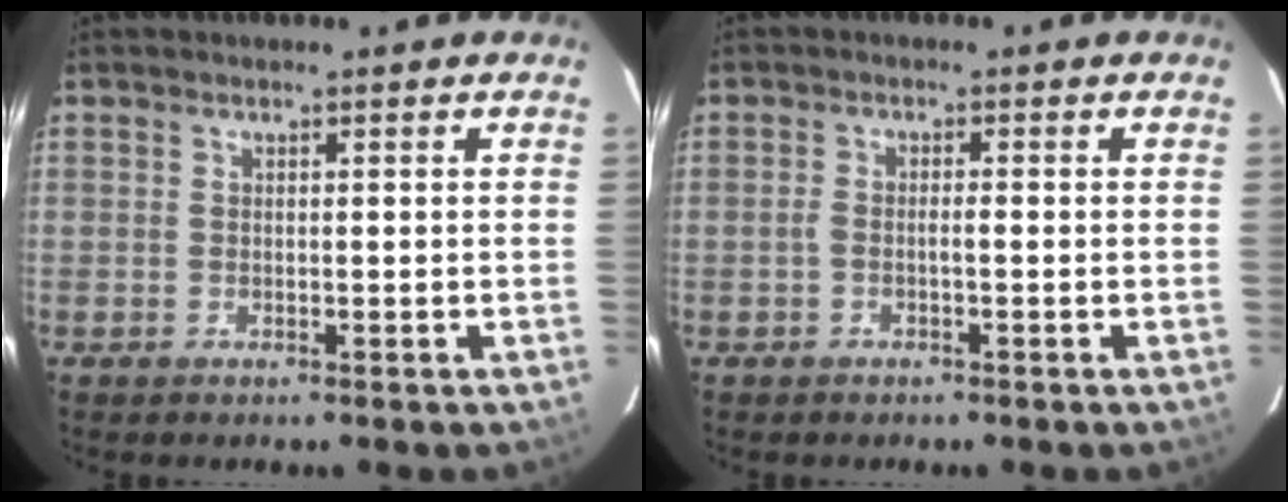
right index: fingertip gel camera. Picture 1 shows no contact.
{"total": 1.6, "force": [-0.5, 0.3, 1.5], "torque": [-0.029, 0.006, -0.010]}